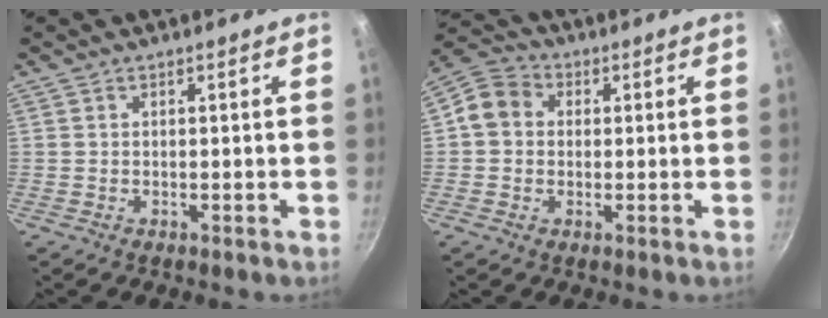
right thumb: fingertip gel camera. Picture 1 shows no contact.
{"total": 7.0, "force": [0.6, 6.1, 3.4], "torque": [-0.041, 0.014, -0.011]}